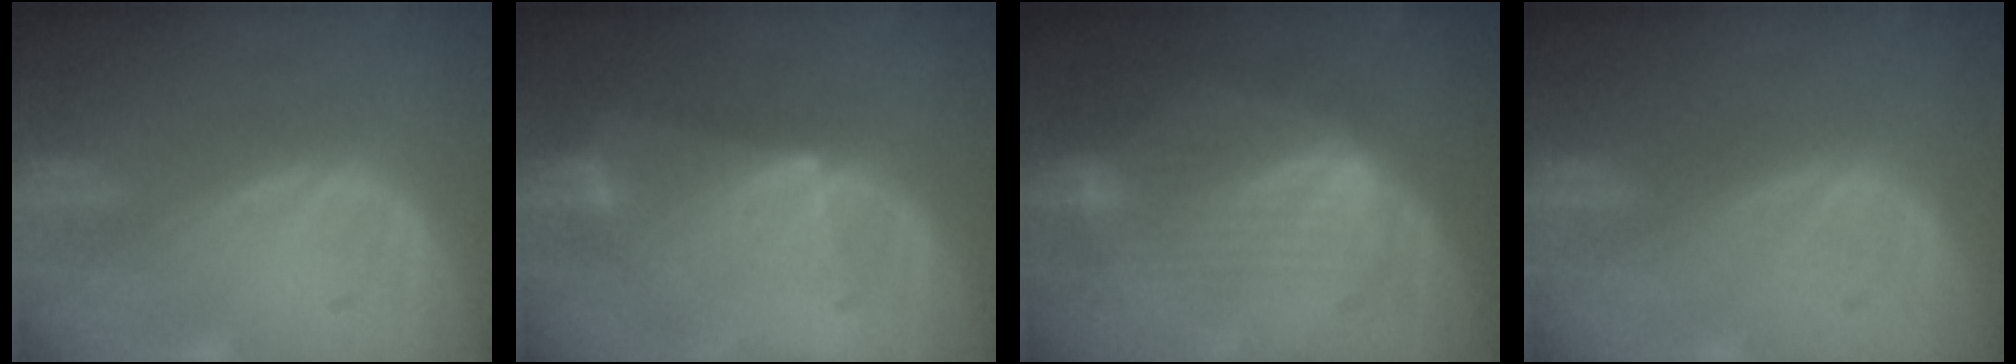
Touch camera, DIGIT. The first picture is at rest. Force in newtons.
{"total": 6.5, "press": 6.1, "slide": 2.1}
{"total": 7.4, "press": 7.3, "slide": 1.5}
{"total": 0.0}